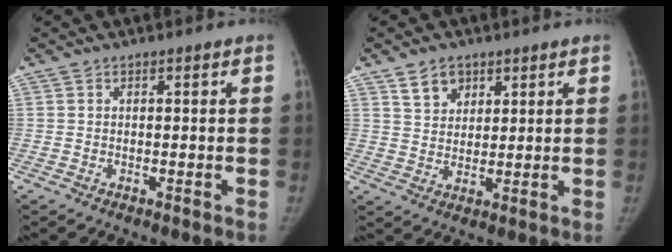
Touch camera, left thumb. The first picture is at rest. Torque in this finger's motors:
{"motor_torque": [-0.02, 0.02, 0.12, -0.41, 0.12]}